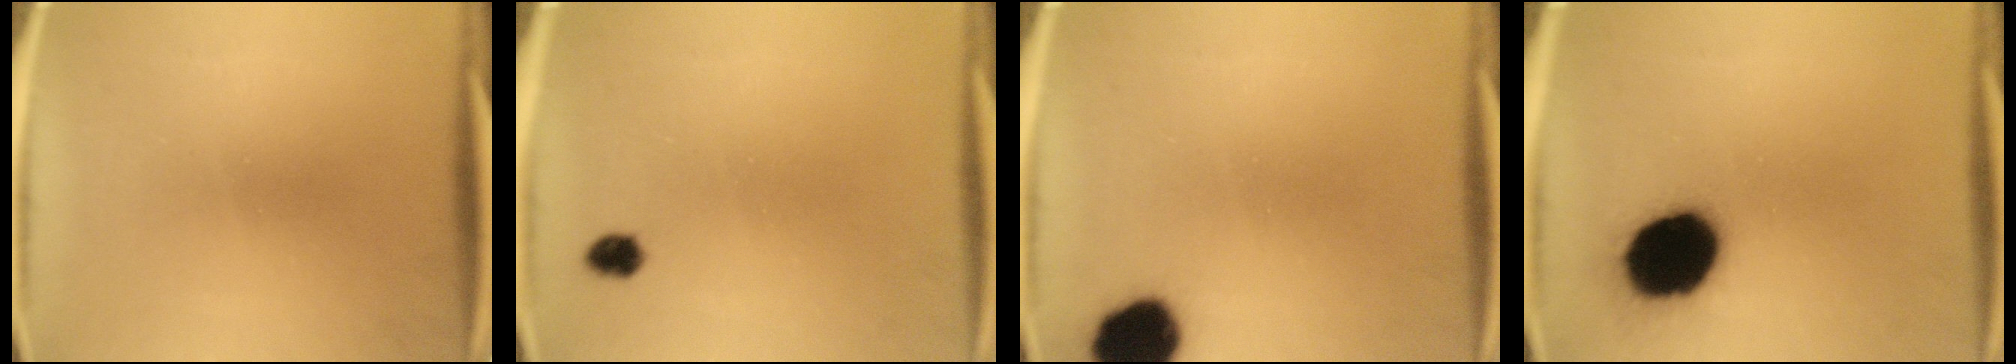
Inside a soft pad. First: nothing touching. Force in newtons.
{"total": 2.1}
{"total": 11.4}
{"total": 18.0}